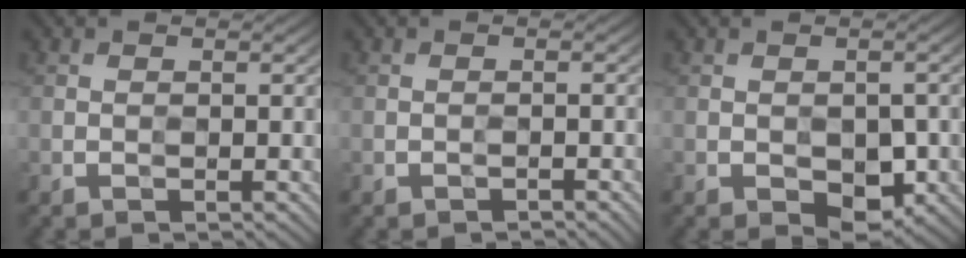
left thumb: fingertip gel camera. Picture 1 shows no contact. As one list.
[{"total": 0.9, "force": [-0.8, -0.3, -0.2], "torque": [0.006, 0.003, -0.012]}, {"total": 3.6, "force": [-1.7, 2.3, 2.1], "torque": [-0.034, -0.006, -0.022]}]